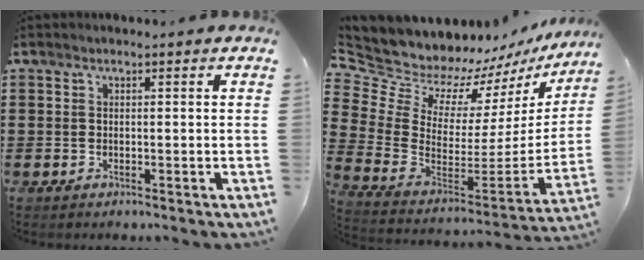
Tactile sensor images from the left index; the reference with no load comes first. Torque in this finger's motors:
{"motor_torque": [2.14, 0.00, 0.47, 0.00]}